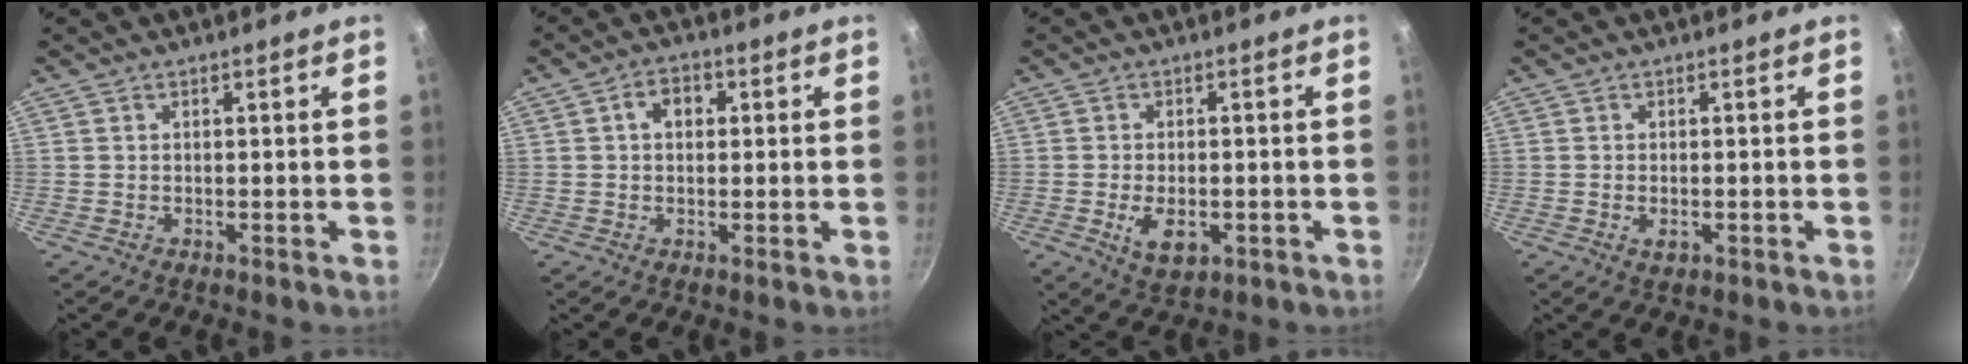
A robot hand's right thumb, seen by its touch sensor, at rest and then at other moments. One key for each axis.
{"total": 4.7, "fx": 1.0, "fy": 3.5, "fz": 3.0, "tx": -0.024, "ty": 0.011, "tz": 0.009}
{"total": 6.4, "fx": -1.8, "fy": 3.6, "fz": 5.0, "tx": -0.077, "ty": 0.001, "tz": -0.021}
{"total": 2.2, "fx": -0.7, "fy": 1.2, "fz": 1.7, "tx": -0.029, "ty": -0.003, "tz": -0.008}